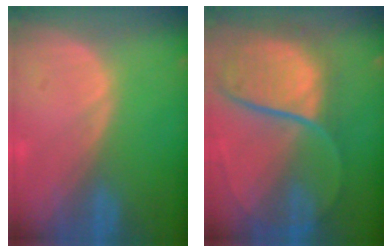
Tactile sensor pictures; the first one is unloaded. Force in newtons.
{"total": 11.8, "press": 9.8, "slide": 6.6}